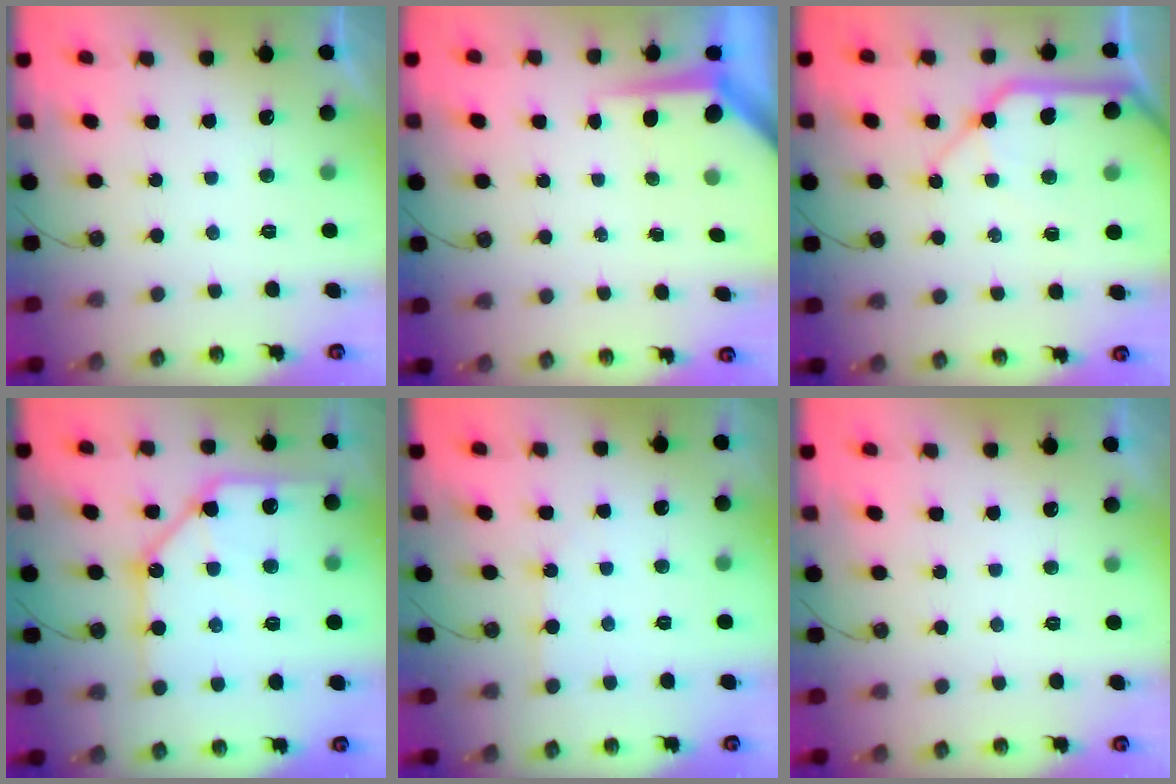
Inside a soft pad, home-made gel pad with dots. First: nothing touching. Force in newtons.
{"total": 5.7, "press": 5.7, "slide": 0.5}
{"total": 16.8, "press": 16.6, "slide": 2.4}
{"total": 16.0, "press": 15.9, "slide": 1.8}
{"total": 3.2, "press": 3.2, "slide": 0.4}
{"total": 0.0}